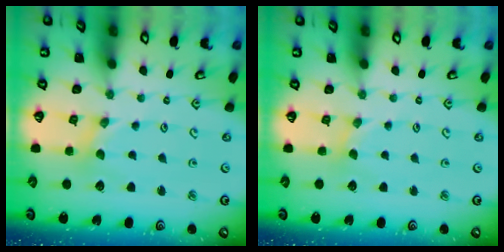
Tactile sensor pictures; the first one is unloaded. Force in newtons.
{"total": 1.0, "press": 1.0, "slide": 0.2}